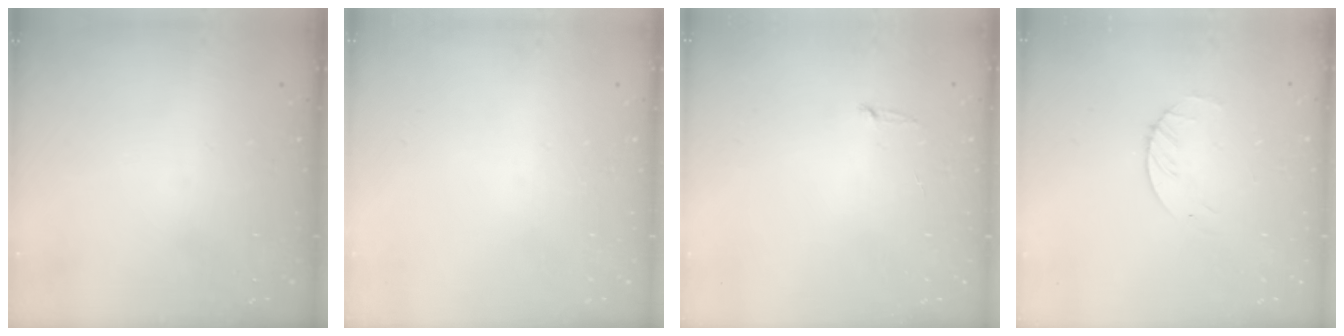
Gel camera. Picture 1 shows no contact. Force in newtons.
{"total": 0.0}
{"total": 2.5, "press": 2.5, "slide": 0.2}
{"total": 3.1, "press": 3.1, "slide": 0.4}